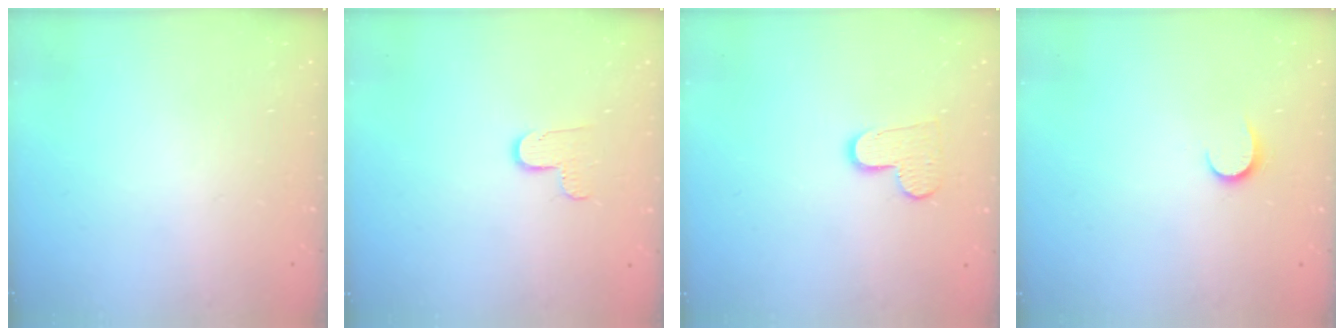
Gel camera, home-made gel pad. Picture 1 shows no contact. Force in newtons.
{"total": 6.3, "press": 6.3, "slide": 0.3}
{"total": 9.3, "press": 9.3, "slide": 0.6}
{"total": 6.3, "press": 6.3, "slide": 0.5}